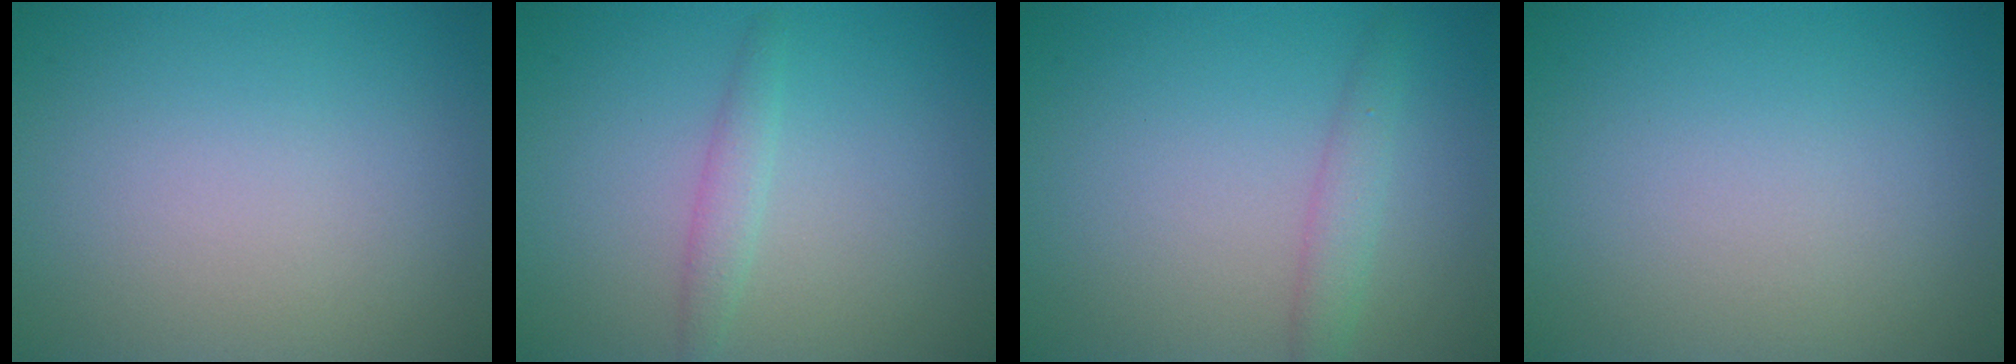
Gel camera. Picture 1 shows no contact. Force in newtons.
{"total": 1.5, "press": 1.5, "slide": 0.1}
{"total": 1.8, "press": 1.8, "slide": 0.0}
{"total": 0.0}